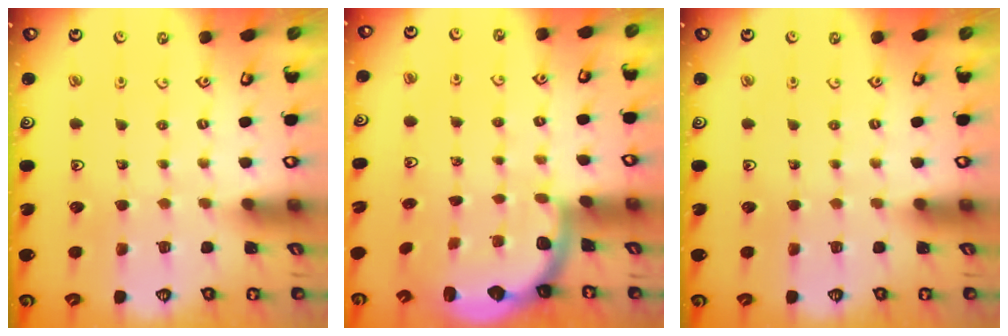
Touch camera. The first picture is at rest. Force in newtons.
{"total": 2.1, "press": 1.9, "slide": 0.8}
{"total": 0.0}